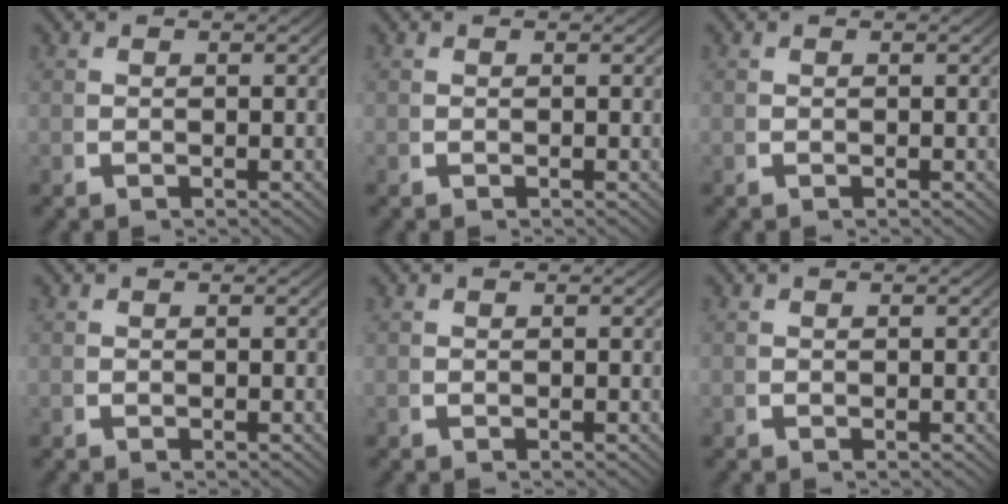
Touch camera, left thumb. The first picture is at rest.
{"total": 0.0}
{"total": 0.0}
{"total": 0.0}
{"total": 0.0}
{"total": 0.0}